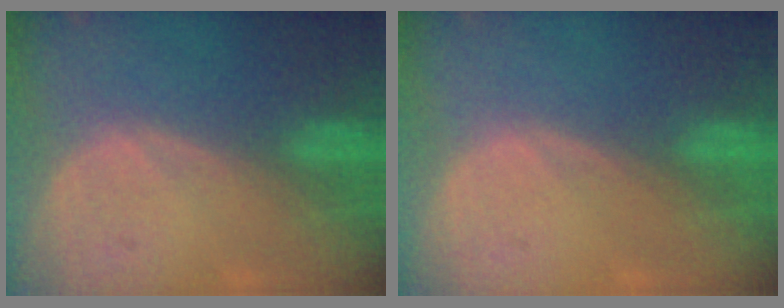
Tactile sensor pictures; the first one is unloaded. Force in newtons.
{"total": 0.0}